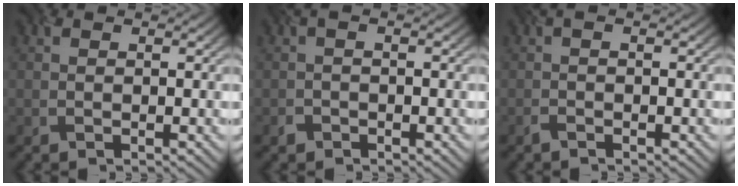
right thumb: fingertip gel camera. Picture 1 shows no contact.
{"total": 1.2, "force": [-0.9, 0.8, 0.4], "torque": [-0.010, -0.001, -0.017]}
{"total": 1.1, "force": [-0.8, -0.1, 0.7], "torque": [-0.020, -0.003, -0.021]}